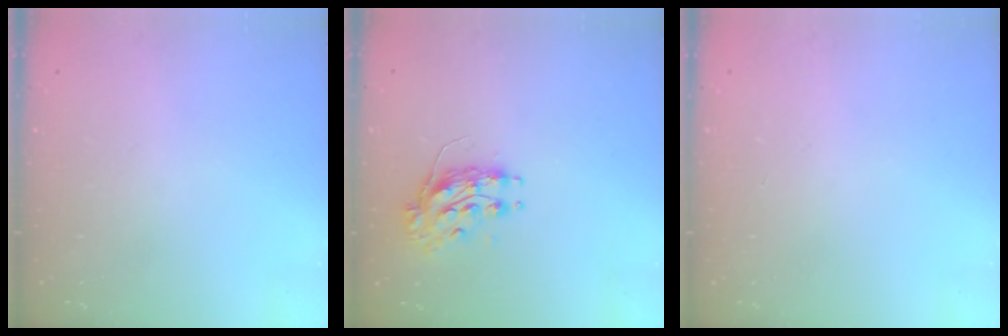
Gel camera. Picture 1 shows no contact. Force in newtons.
{"total": 8.3, "press": 8.3, "slide": 0.2}
{"total": 0.0}